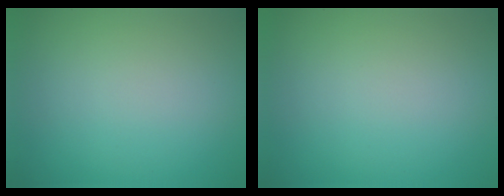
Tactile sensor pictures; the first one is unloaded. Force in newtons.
{"total": 0.0}